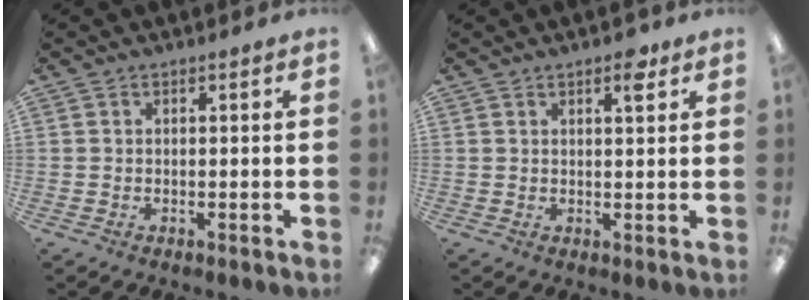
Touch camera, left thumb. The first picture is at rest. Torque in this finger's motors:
{"motor_torque": [0.03, 0.17, -0.25, 0.11, 0.03]}